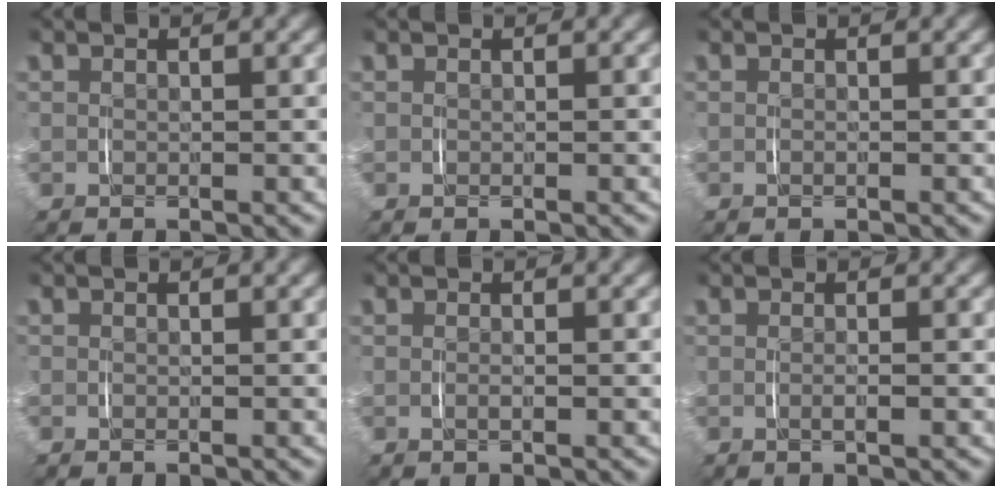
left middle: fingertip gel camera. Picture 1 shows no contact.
{"total": 0.0}
{"total": 0.0}
{"total": 0.0}
{"total": 0.5, "force": [-0.2, -0.1, 0.5], "torque": [-0.012, -0.003, -0.003]}
{"total": 0.8, "force": [-0.3, 0.0, 0.7], "torque": [-0.015, -0.002, -0.005]}